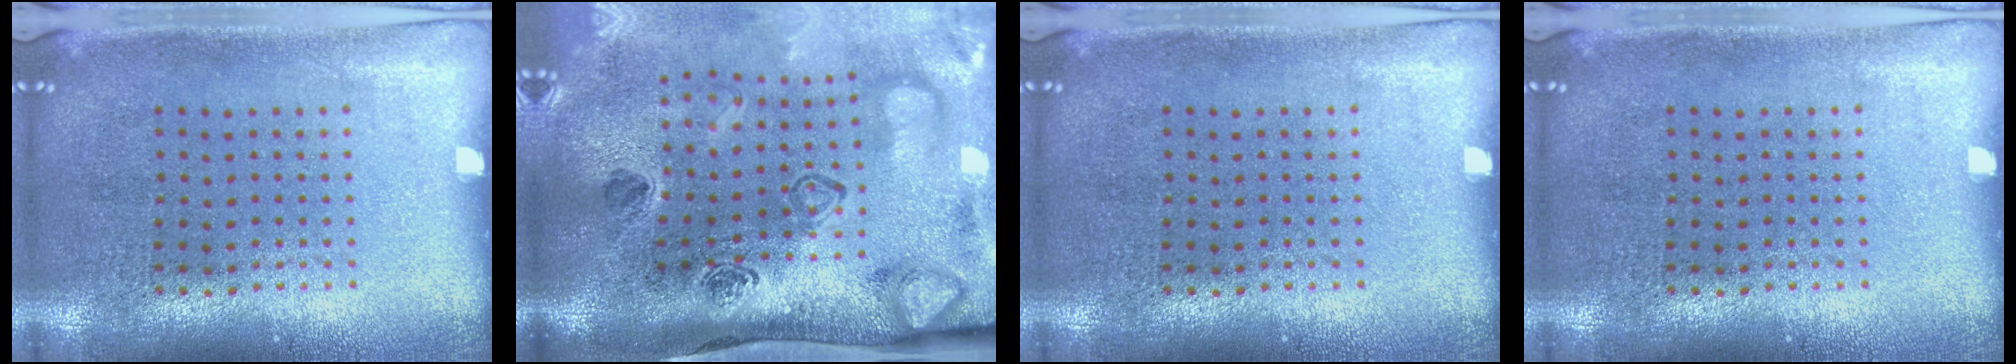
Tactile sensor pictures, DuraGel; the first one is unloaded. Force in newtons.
{"total": 4.3, "press": 2.9, "slide": 3.2}
{"total": 0.0}
{"total": 0.0}